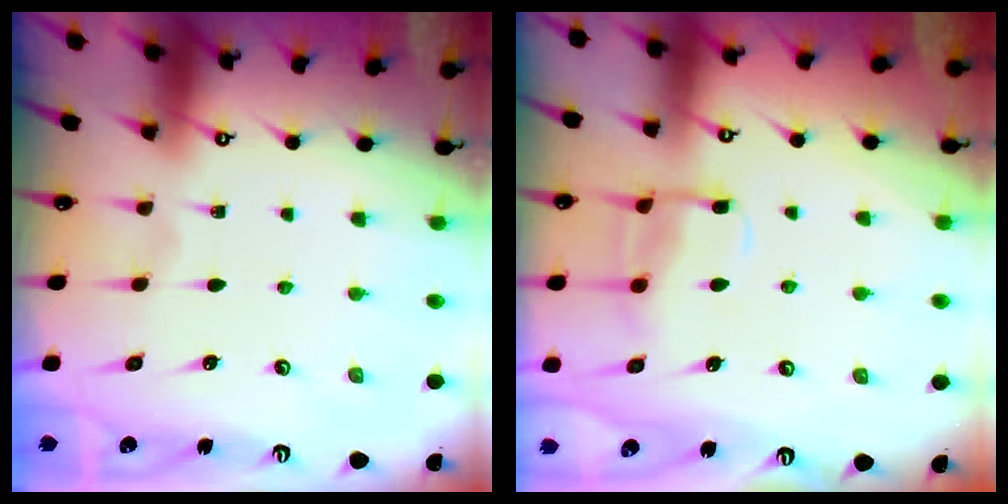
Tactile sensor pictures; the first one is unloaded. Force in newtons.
{"total": 9.9, "press": 9.8, "slide": 0.8}